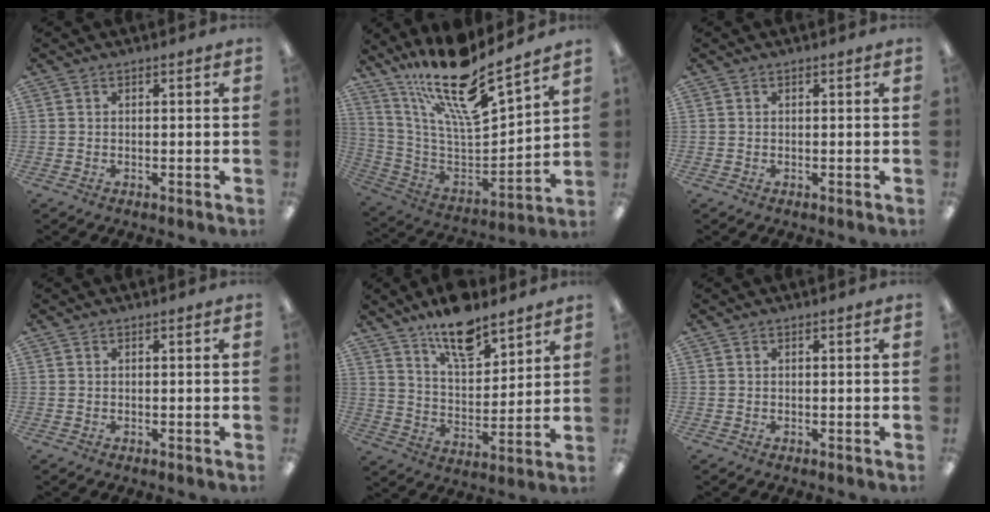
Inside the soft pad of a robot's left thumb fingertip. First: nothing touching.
{"total": 19.0, "force": [15.0, 3.8, 11.0], "torque": [-0.198, -0.123, 0.251]}
{"total": 0.0}
{"total": 0.0}
{"total": 12.9, "force": [10.4, 4.7, 6.2], "torque": [-0.093, -0.065, 0.182]}
{"total": 0.0}